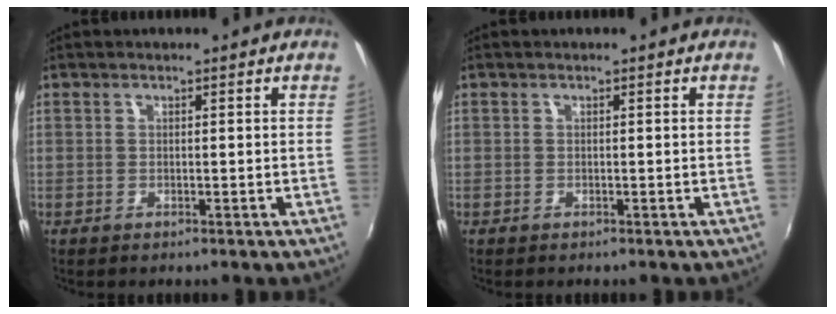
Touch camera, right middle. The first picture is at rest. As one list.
[{"total": 0.0}]